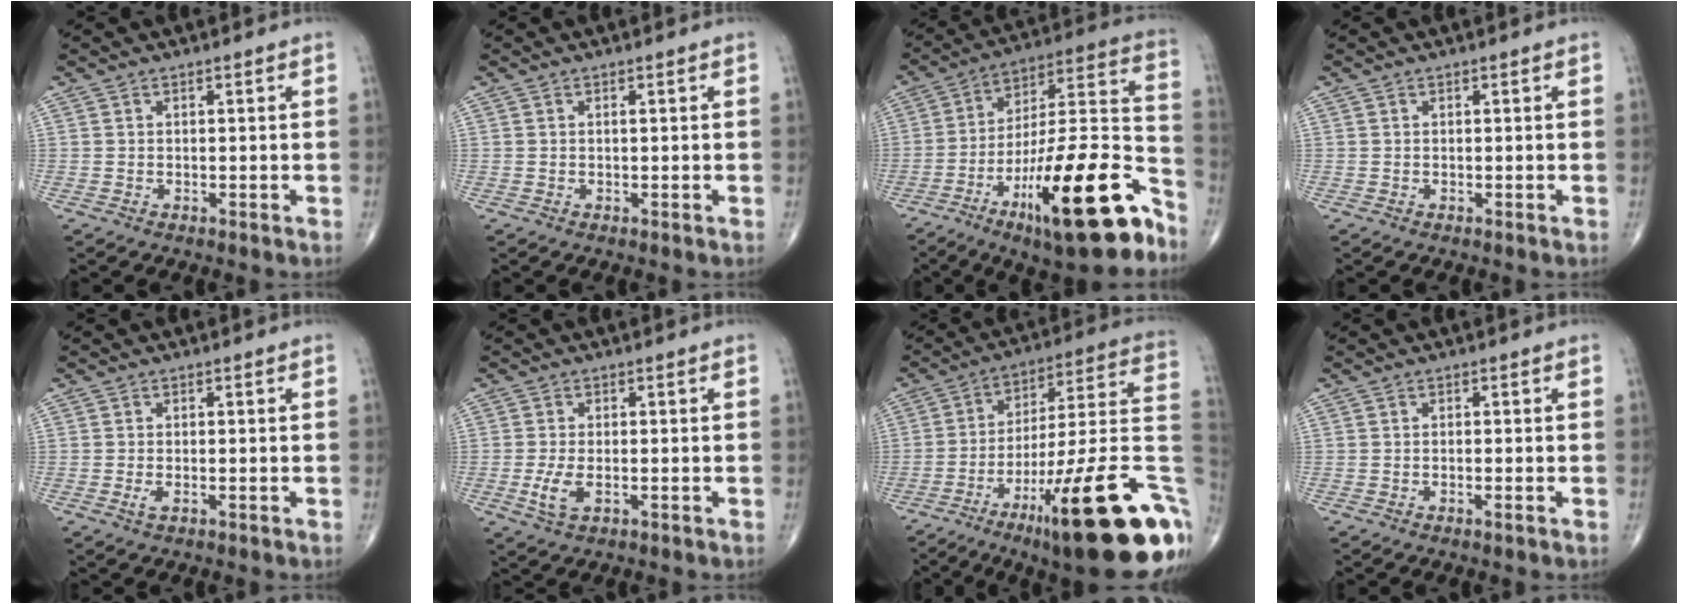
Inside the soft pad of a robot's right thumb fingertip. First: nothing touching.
{"total": 0.0}
{"total": 27.6, "force": [-14.7, 7.4, 22.1], "torque": [-0.296, 0.085, -0.230]}
{"total": 0.0}
{"total": 1.4, "force": [-0.6, 0.5, 1.2], "torque": [-0.027, 0.000, -0.011]}
{"total": 4.2, "force": [-1.1, 1.9, 3.6], "torque": [-0.080, -0.005, -0.020]}
{"total": 31.8, "force": [-12.4, 7.1, 28.4], "torque": [-0.328, 0.059, -0.181]}
{"total": 0.8, "force": [-0.4, 0.0, 0.6], "torque": [-0.013, 0.003, -0.006]}